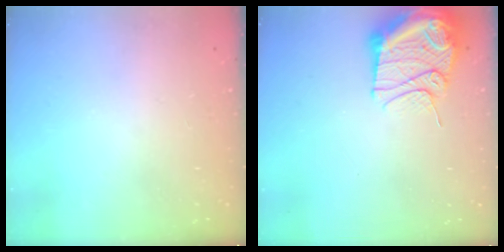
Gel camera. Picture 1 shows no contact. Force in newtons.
{"total": 14.0, "press": 13.9, "slide": 1.7}